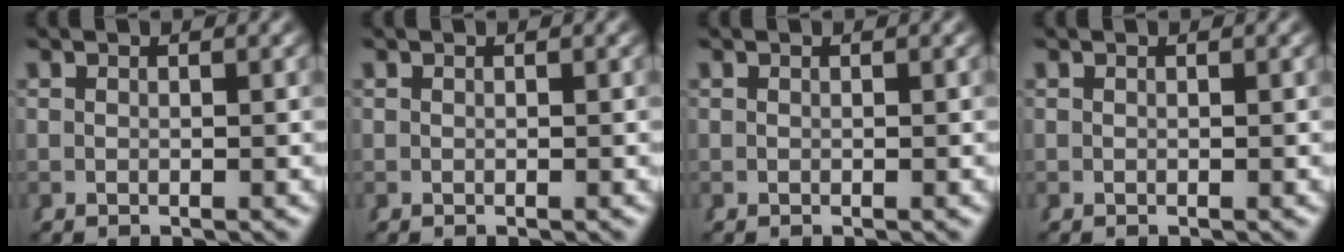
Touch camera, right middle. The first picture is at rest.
{"total": 0.0}
{"total": 0.0}
{"total": 0.0}